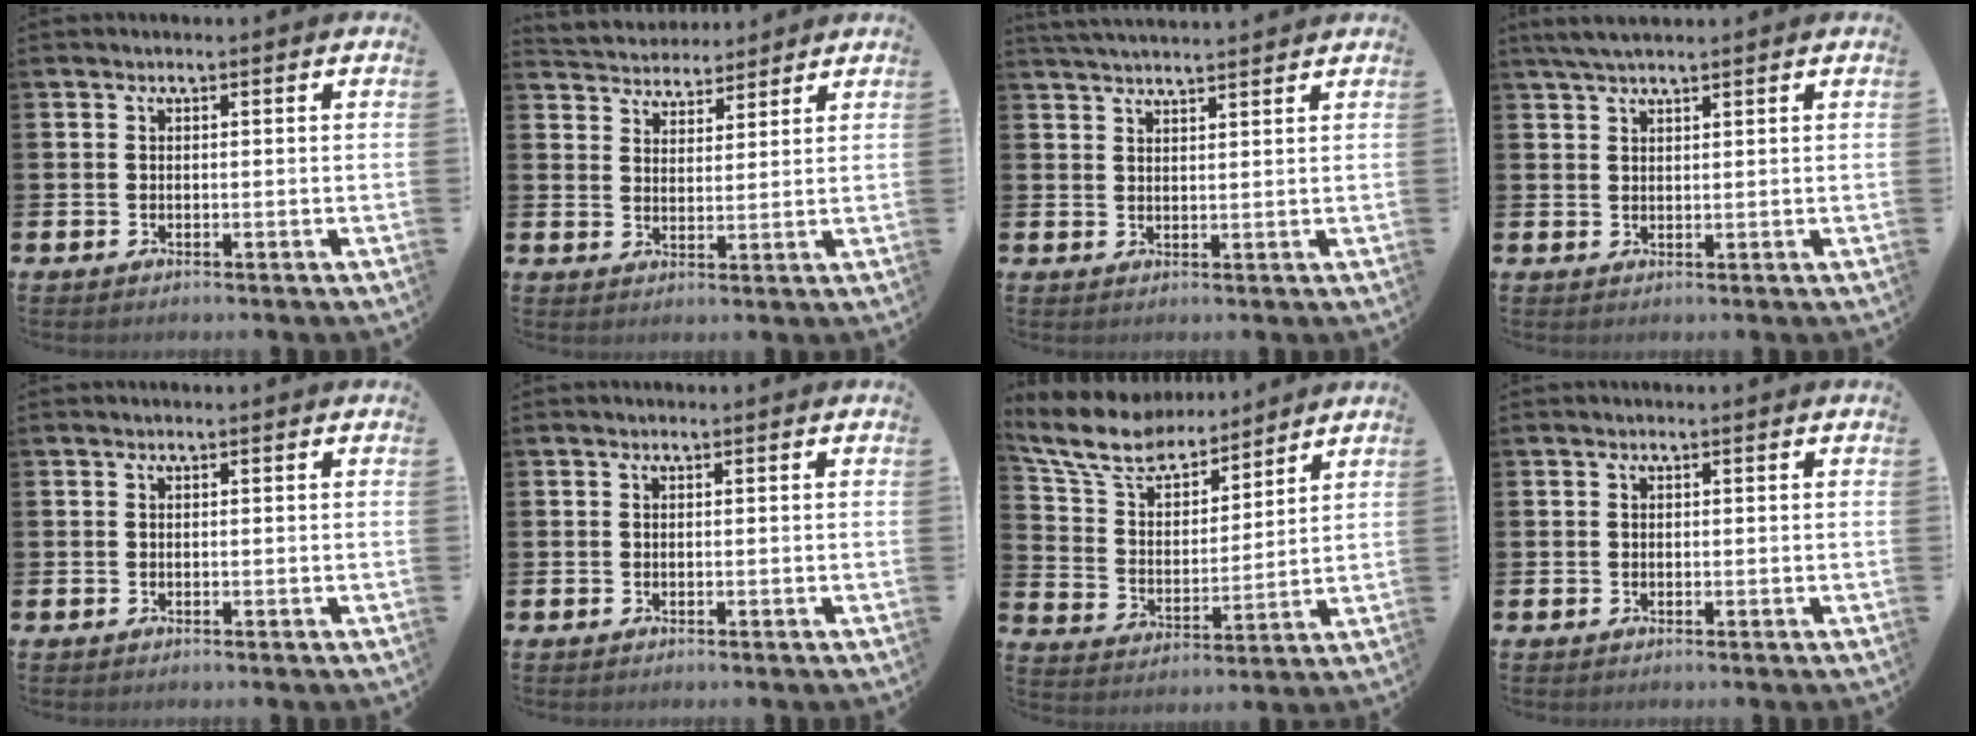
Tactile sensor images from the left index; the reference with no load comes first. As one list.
[{"total": 4.2, "force": [4.1, 1.1, -0.7], "torque": [-0.004, -0.025, 0.072]}, {"total": 3.1, "force": [3.1, -0.1, 0.2], "torque": [-0.007, -0.014, 0.057]}, {"total": 3.2, "force": [2.7, 0.6, 1.5], "torque": [-0.028, -0.004, 0.048]}, {"total": 0.0}, {"total": 0.0}, {"total": 10.0, "force": [8.9, 3.3, 3.2], "torque": [-0.104, -0.051, 0.161]}, {"total": 0.0}]